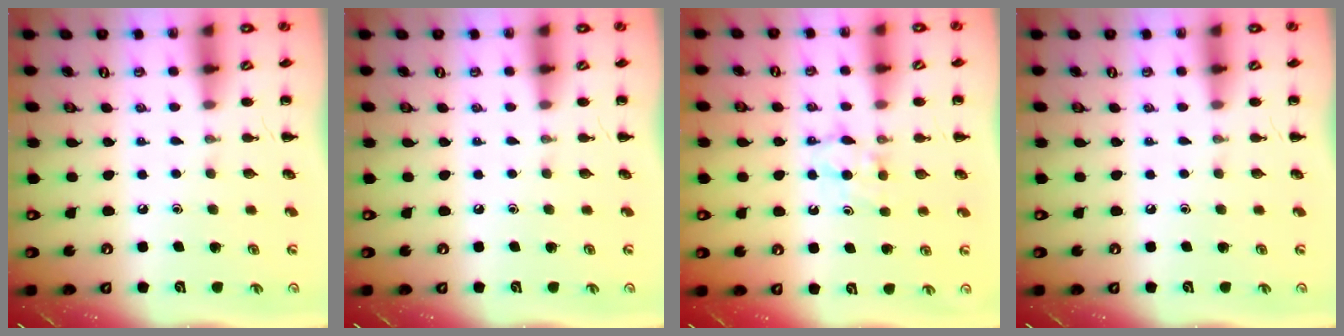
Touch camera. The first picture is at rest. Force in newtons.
{"total": 0.0}
{"total": 5.5, "press": 5.3, "slide": 1.6}
{"total": 0.0}